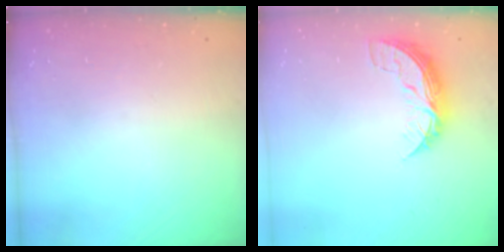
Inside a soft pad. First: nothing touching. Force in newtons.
{"total": 8.8, "press": 8.8, "slide": 0.2}